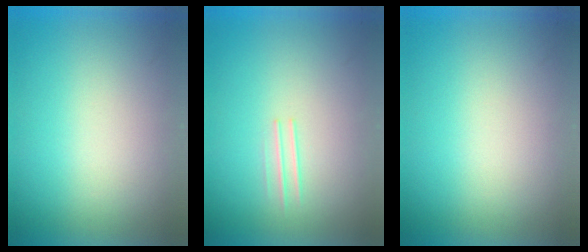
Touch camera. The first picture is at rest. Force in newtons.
{"total": 1.2}
{"total": 1.2}